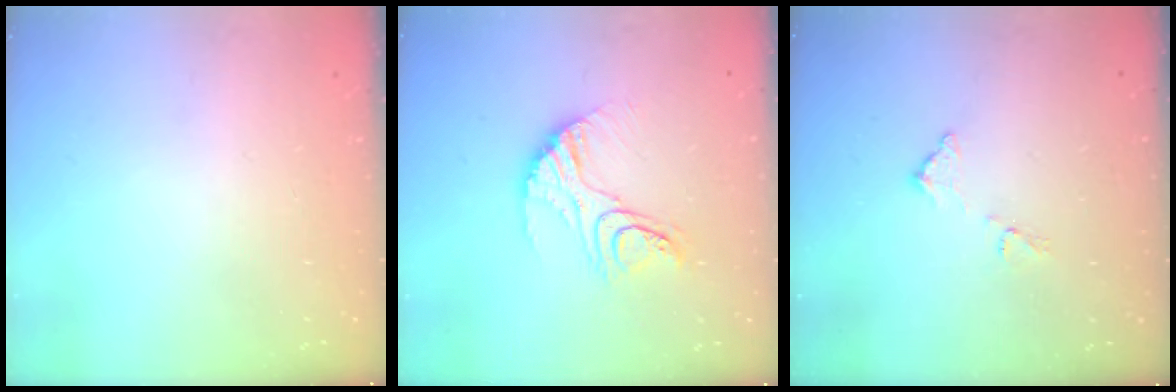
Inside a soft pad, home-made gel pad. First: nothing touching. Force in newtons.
{"total": 13.7, "press": 13.6, "slide": 1.1}
{"total": 7.5, "press": 7.5, "slide": 0.3}